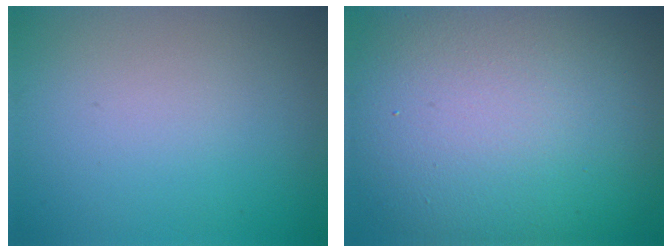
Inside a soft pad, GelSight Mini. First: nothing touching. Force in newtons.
{"total": 16.4, "press": 16.4, "slide": 0.9}